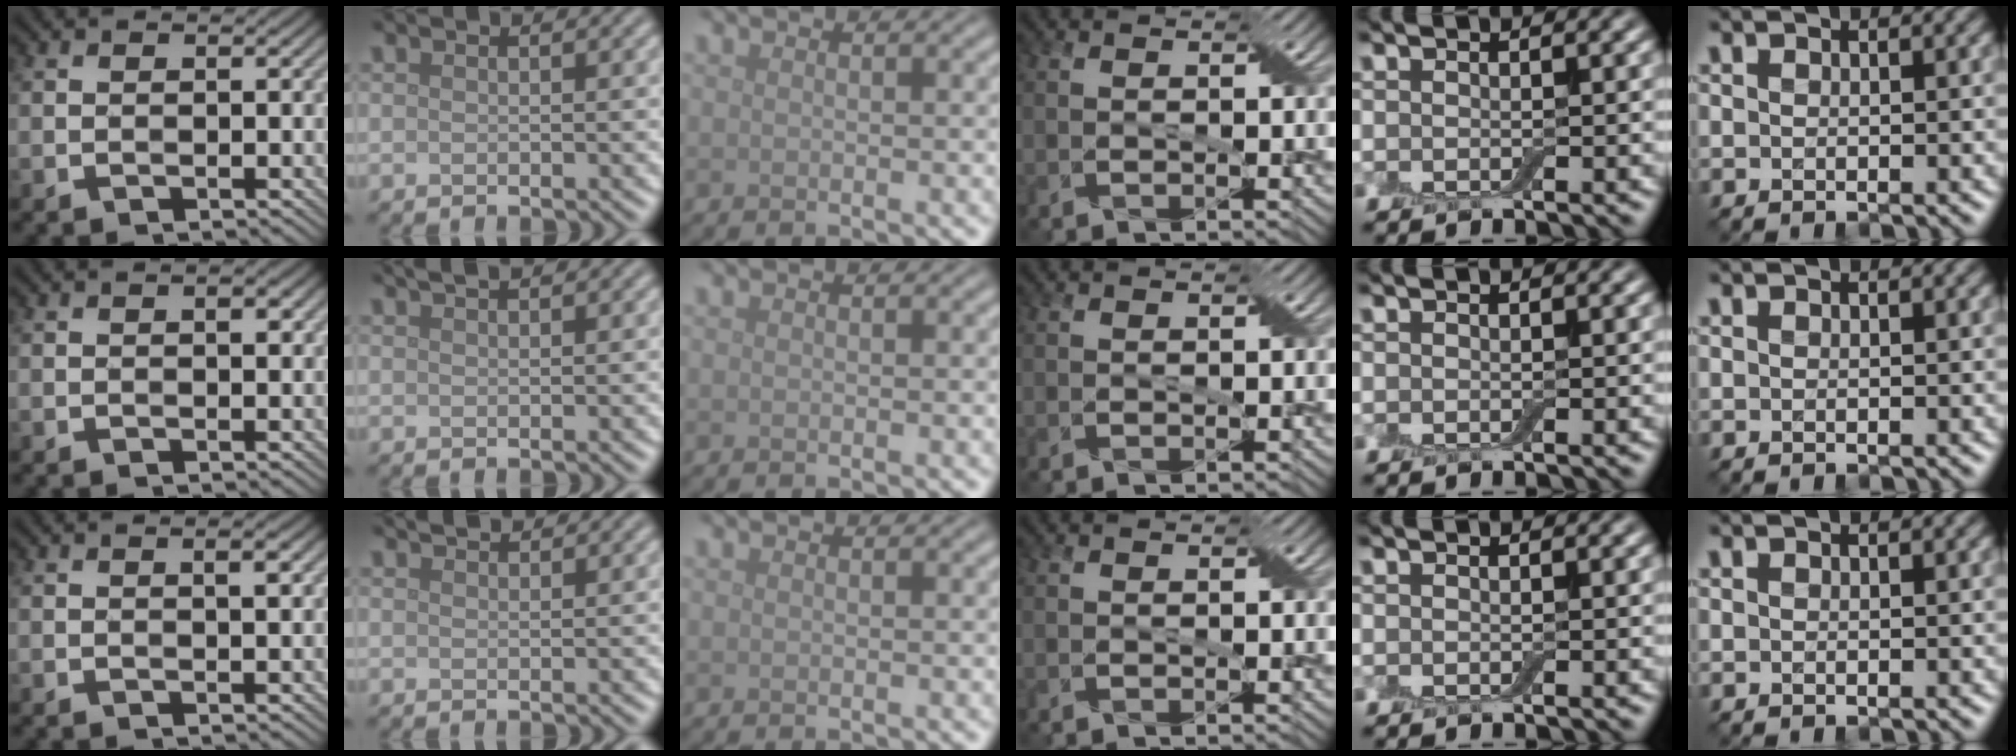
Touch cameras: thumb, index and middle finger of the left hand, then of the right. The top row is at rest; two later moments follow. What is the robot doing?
{"motion": "fold", "object": "bandage"}